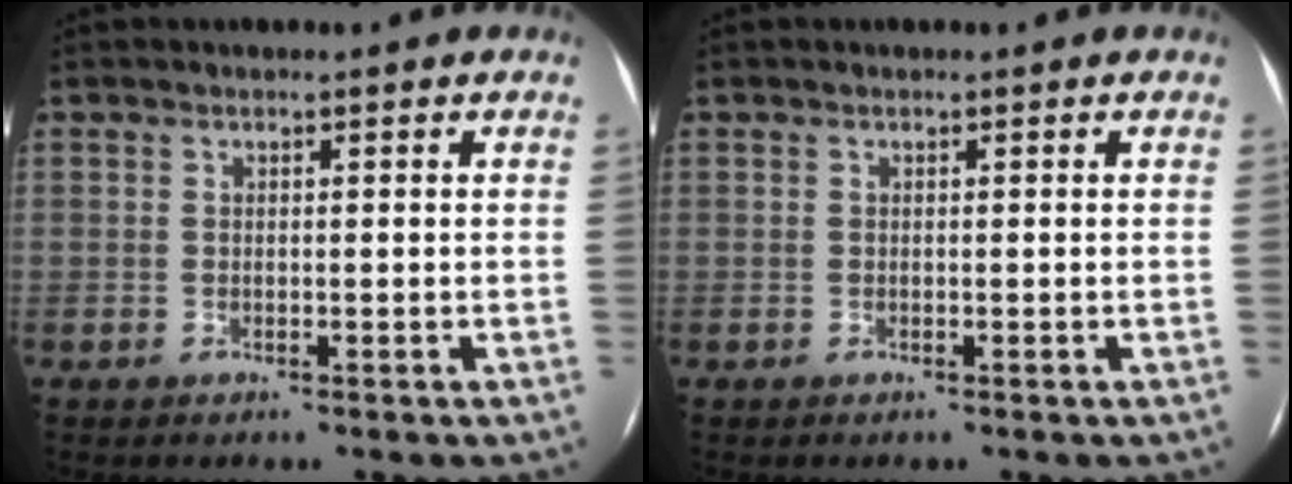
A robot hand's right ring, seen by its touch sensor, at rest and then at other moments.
{"total": 0.0}